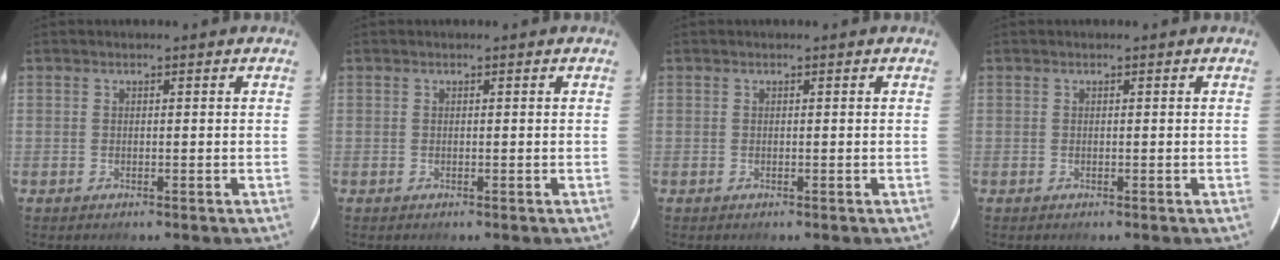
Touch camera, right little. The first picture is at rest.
{"total": 0.0}
{"total": 0.0}
{"total": 0.0}